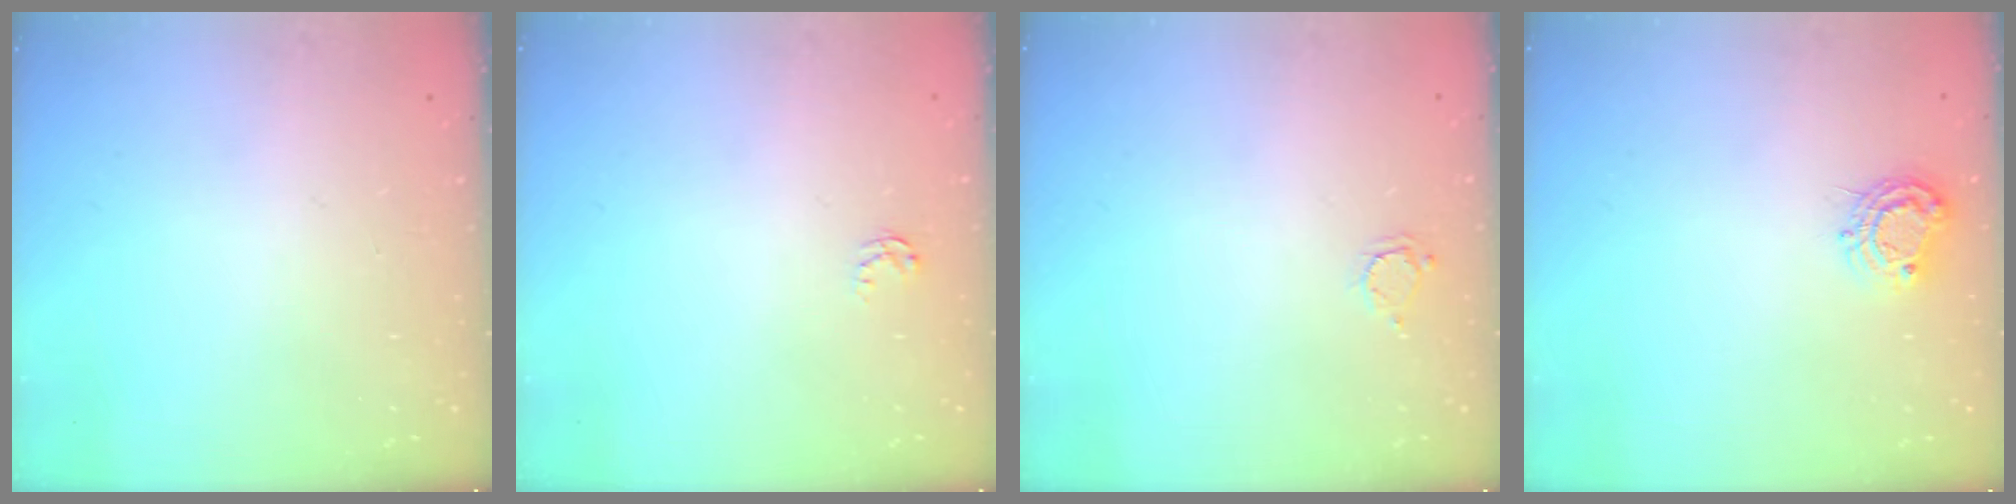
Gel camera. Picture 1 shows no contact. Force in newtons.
{"total": 2.6, "press": 2.6, "slide": 0.4}
{"total": 2.9, "press": 2.9, "slide": 0.4}
{"total": 7.5, "press": 7.5, "slide": 0.7}